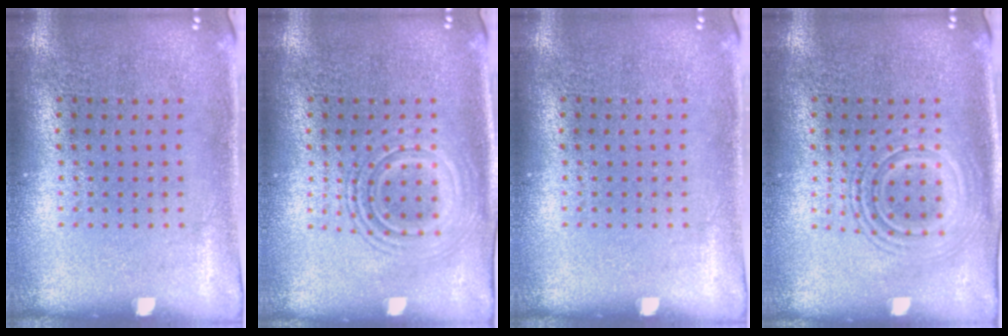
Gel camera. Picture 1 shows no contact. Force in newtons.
{"total": 2.6, "press": 2.6, "slide": 0.5}
{"total": 0.0}
{"total": 2.4, "press": 2.4, "slide": 0.4}